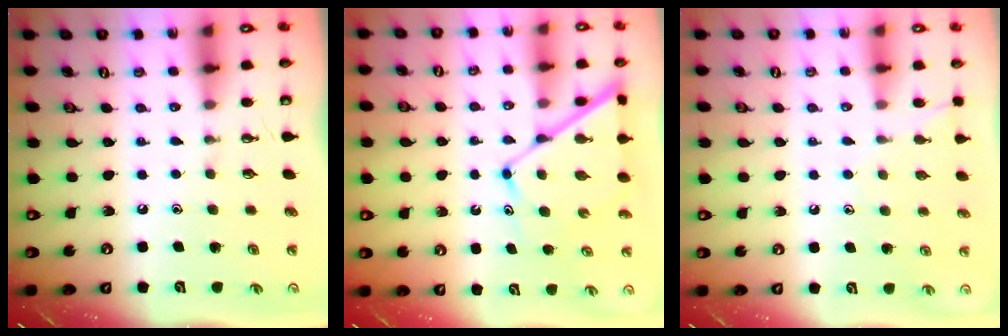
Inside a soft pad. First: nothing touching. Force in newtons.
{"total": 10.9, "press": 10.8, "slide": 1.0}
{"total": 5.7, "press": 5.7, "slide": 0.6}